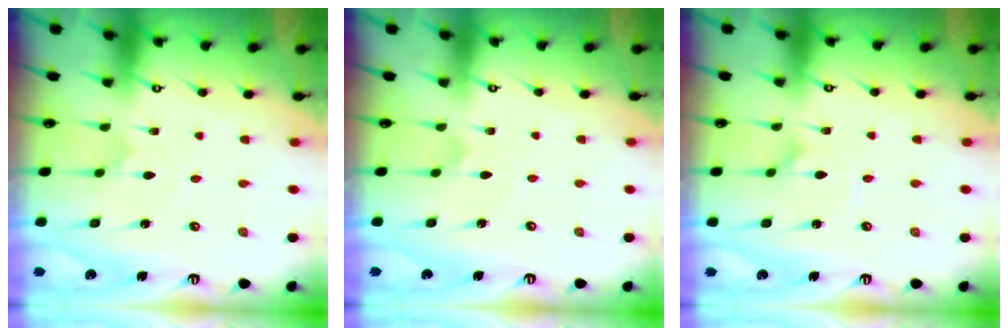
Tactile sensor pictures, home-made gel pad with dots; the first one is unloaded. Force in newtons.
{"total": 2.0, "press": 2.0, "slide": 0.2}
{"total": 2.3, "press": 2.3, "slide": 0.2}